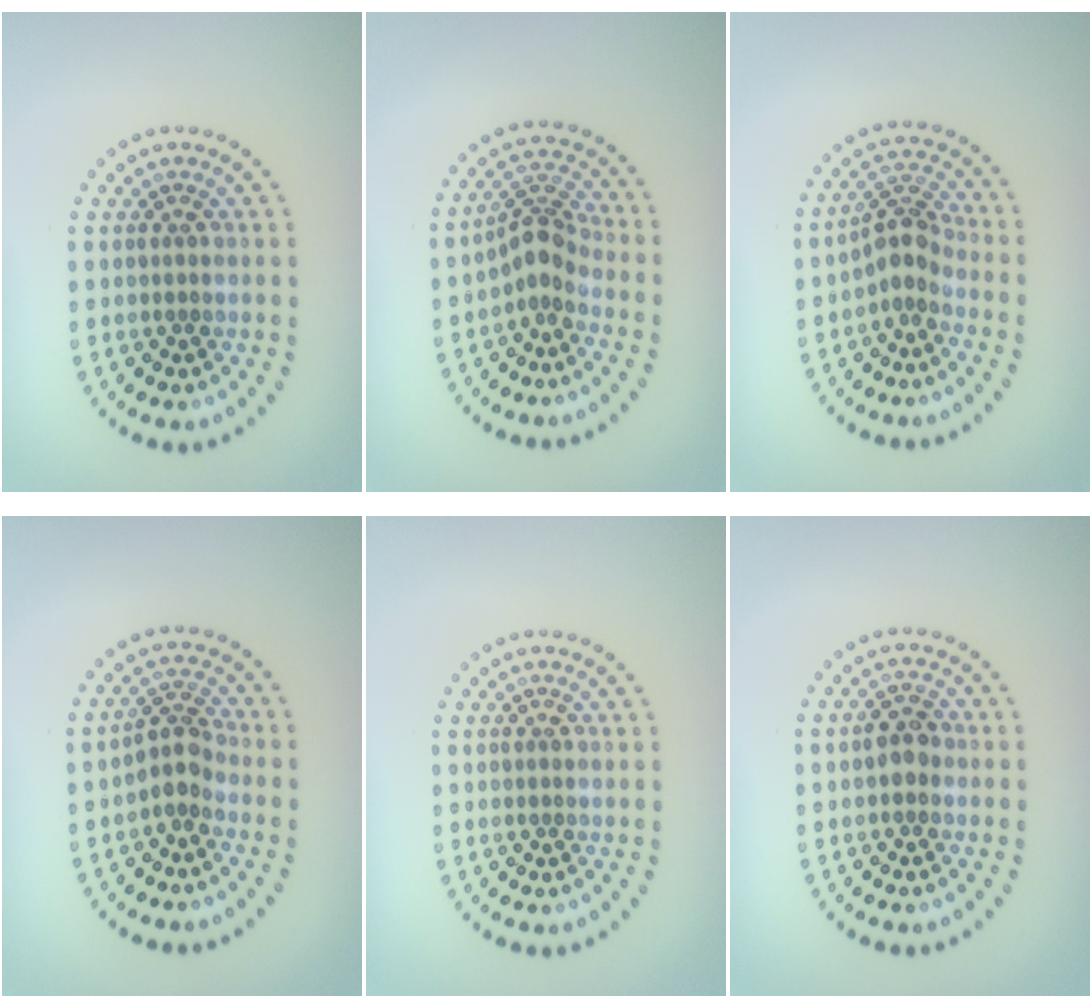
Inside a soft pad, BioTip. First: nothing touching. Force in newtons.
{"total": 2.9, "press": 2.1, "slide": 2.0}
{"total": 2.8, "press": 2.1, "slide": 1.8}
{"total": 2.4, "press": 1.8, "slide": 1.5}
{"total": 0.0}
{"total": 1.9, "press": 1.9, "slide": 0.4}